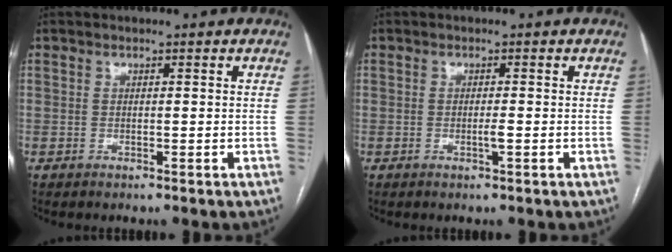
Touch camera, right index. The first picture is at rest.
{"total": 1.2, "force": [-0.3, 0.0, 1.2], "torque": [-0.026, -0.003, -0.005]}